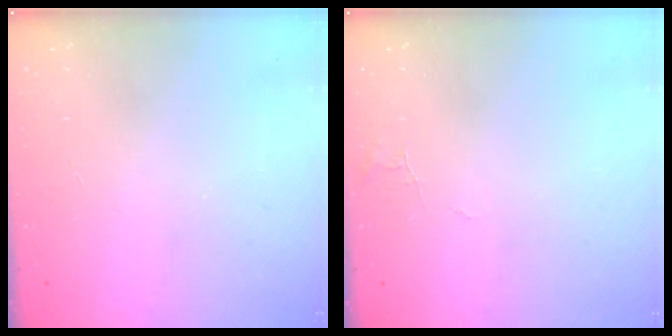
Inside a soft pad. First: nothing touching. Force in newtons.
{"total": 3.8, "press": 3.8, "slide": 0.4}